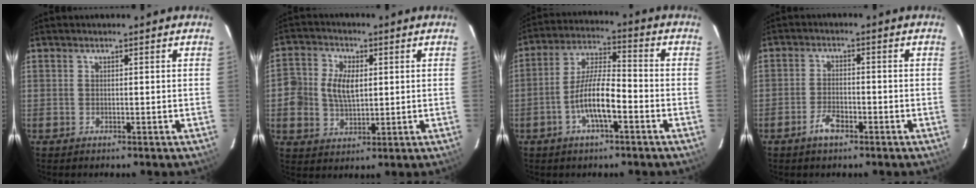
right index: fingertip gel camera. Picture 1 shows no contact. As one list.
[{"total": 8.2, "force": [0.7, 5.7, 5.9], "torque": [-0.120, 0.014, 0.014]}, {"total": 9.8, "force": [-3.8, 2.5, 8.7], "torque": [-0.175, 0.006, -0.072]}, {"total": 4.3, "force": [-2.6, 1.9, 2.8], "torque": [-0.061, 0.001, -0.047]}]